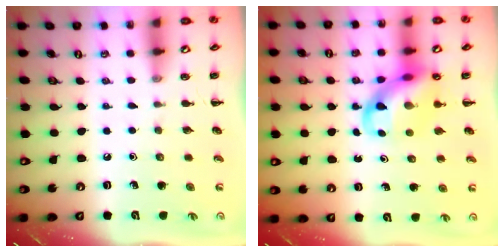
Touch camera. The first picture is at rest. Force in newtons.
{"total": 11.3, "press": 10.9, "slide": 2.8}